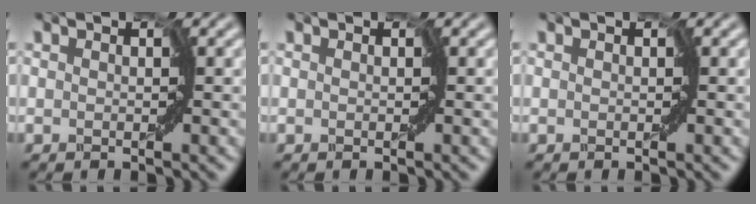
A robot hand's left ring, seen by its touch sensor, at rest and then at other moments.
{"total": 0.0}
{"total": 0.0}